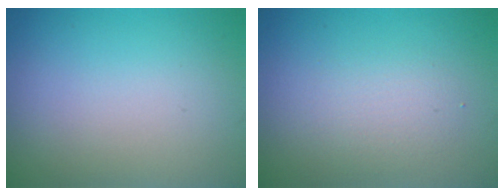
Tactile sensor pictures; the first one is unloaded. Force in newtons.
{"total": 2.2, "press": 2.2, "slide": 0.1}